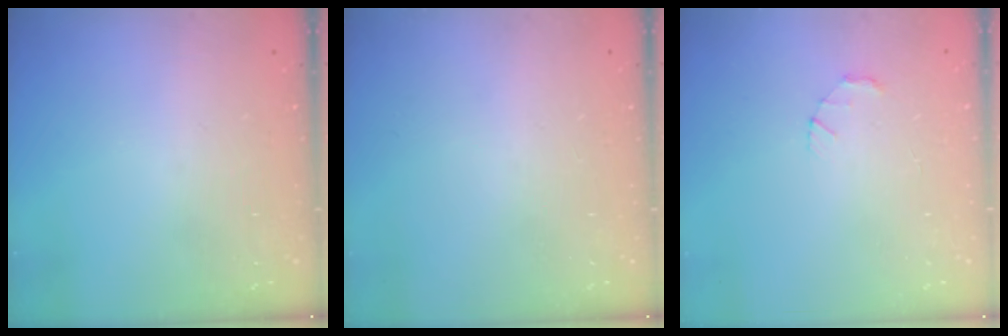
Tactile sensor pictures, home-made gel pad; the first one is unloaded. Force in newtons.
{"total": 0.0}
{"total": 1.4, "press": 1.3, "slide": 0.3}